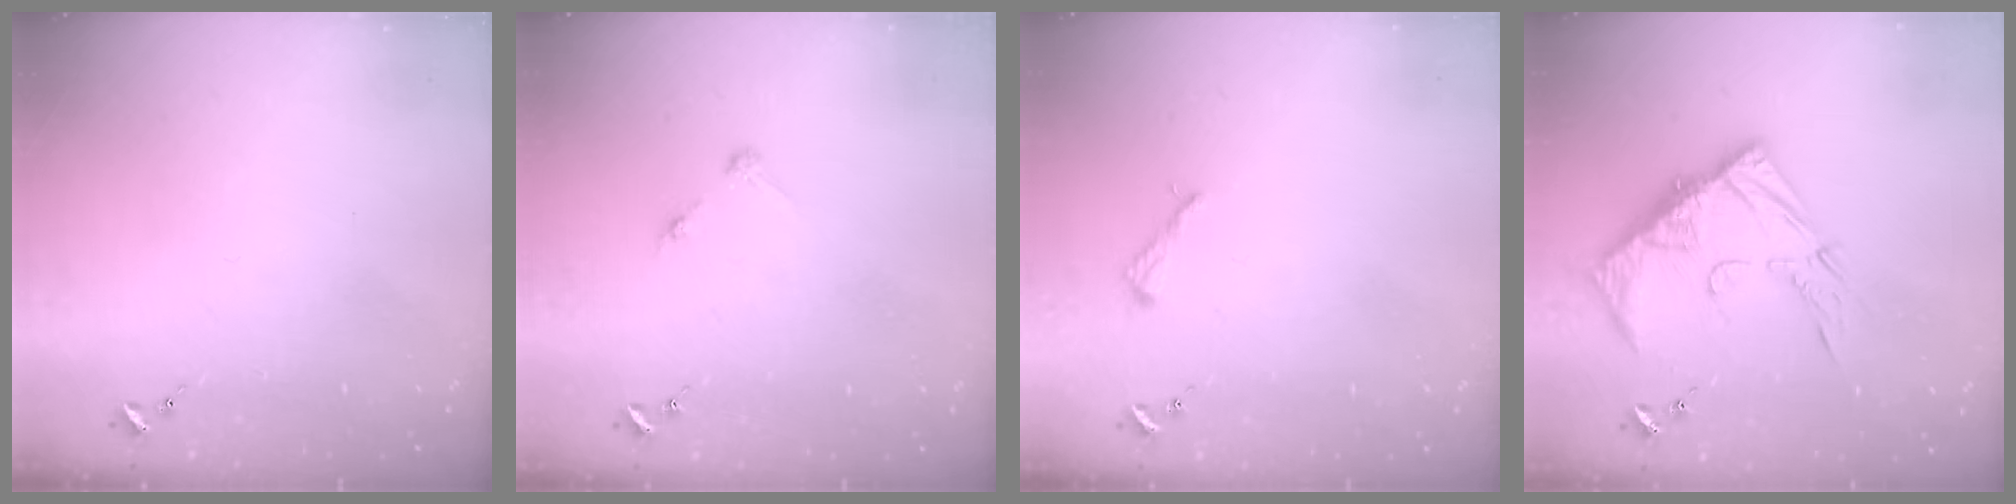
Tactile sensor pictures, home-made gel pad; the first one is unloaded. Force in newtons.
{"total": 3.2, "press": 3.1, "slide": 0.4}
{"total": 2.6, "press": 2.6, "slide": 0.3}
{"total": 15.2, "press": 15.2, "slide": 1.5}